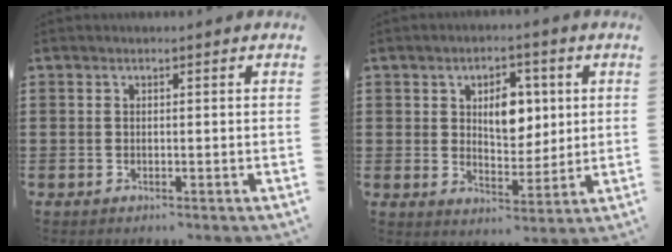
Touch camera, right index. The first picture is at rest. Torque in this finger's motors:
{"motor_torque": [0.97, -0.22, 0.45, 0.13]}